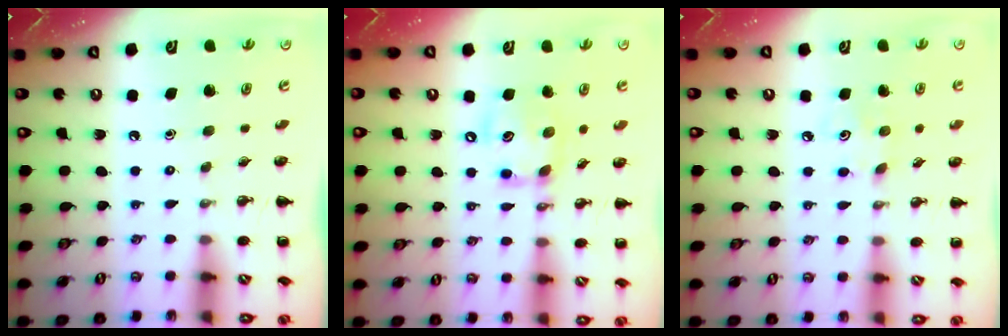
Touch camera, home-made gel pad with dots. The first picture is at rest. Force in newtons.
{"total": 11.9, "press": 11.8, "slide": 1.6}
{"total": 3.6, "press": 3.5, "slide": 1.0}